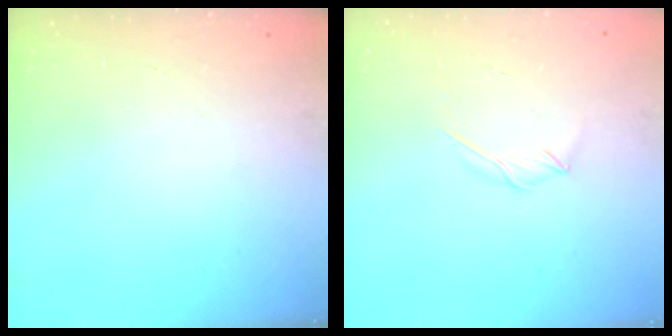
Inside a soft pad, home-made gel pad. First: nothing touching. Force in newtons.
{"total": 3.7, "press": 3.6, "slide": 1.0}